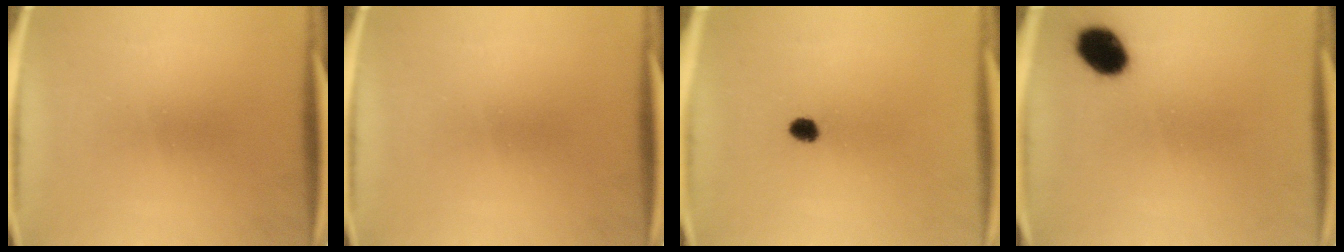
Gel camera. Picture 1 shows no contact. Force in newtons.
{"total": 0.0}
{"total": 2.3}
{"total": 7.5}